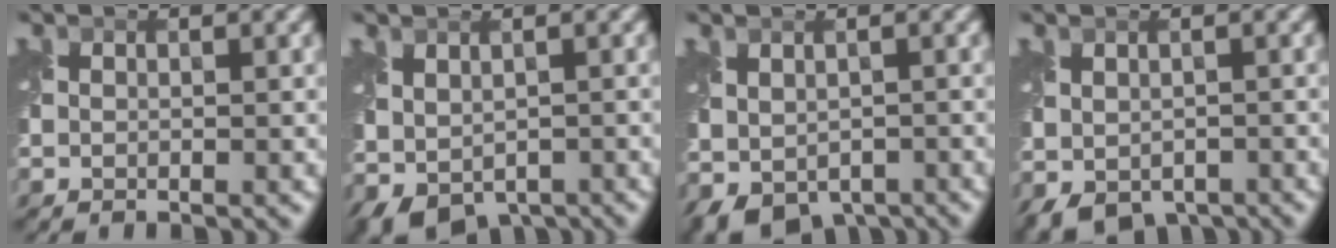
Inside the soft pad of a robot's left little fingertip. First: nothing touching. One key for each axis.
{"total": 4.9, "fx": -2.0, "fy": 3.0, "fz": 3.4, "tx": -0.067, "ty": -0.018, "tz": -0.025}
{"total": 5.5, "fx": -2.7, "fy": 3.4, "fz": 3.3, "tx": -0.064, "ty": -0.023, "tz": -0.035}
{"total": 4.9, "fx": -2.7, "fy": 3.0, "fz": 2.7, "tx": -0.052, "ty": -0.024, "tz": -0.035}